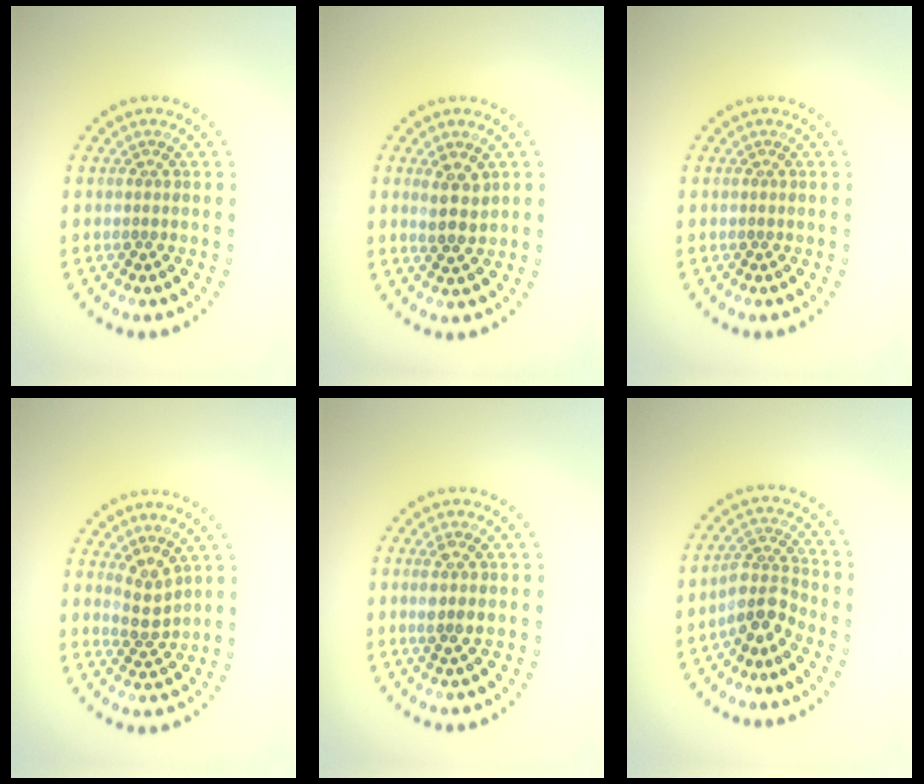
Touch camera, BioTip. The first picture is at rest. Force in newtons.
{"total": 2.3, "press": 2.2, "slide": 0.9}
{"total": 0.0}
{"total": 2.1, "press": 1.8, "slide": 1.2}
{"total": 1.9, "press": 1.7, "slide": 0.8}
{"total": 3.1, "press": 2.3, "slide": 2.1}